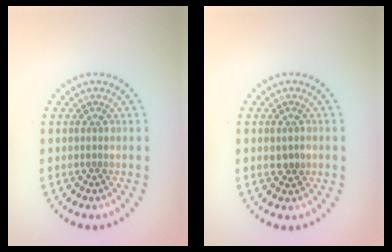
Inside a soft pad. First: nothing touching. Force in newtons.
{"total": 1.5, "press": 1.5, "slide": 0.1}